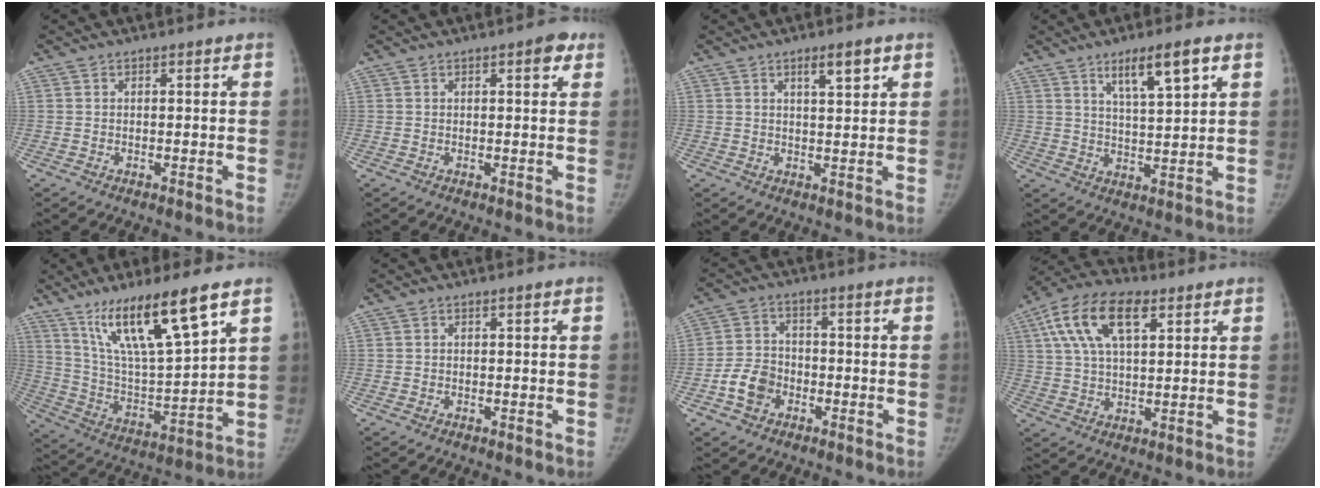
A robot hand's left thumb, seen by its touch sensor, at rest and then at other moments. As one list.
[{"total": 2.7, "force": [1.4, 1.0, 2.1], "torque": [-0.020, -0.002, 0.013]}, {"total": 4.3, "force": [2.3, 1.1, 3.4], "torque": [-0.045, -0.011, 0.037]}, {"total": 8.3, "force": [4.6, 1.5, 6.7], "torque": [-0.109, -0.023, 0.081]}, {"total": 18.8, "force": [11.9, 3.2, 14.3], "torque": [-0.242, -0.056, 0.227]}, {"total": 0.0}, {"total": 6.5, "force": [-2.8, 5.0, 3.1], "torque": [-0.044, 0.024, -0.052]}, {"total": 14.1, "force": [5.9, 7.1, 10.7], "torque": [-0.193, 0.012, 0.101]}]